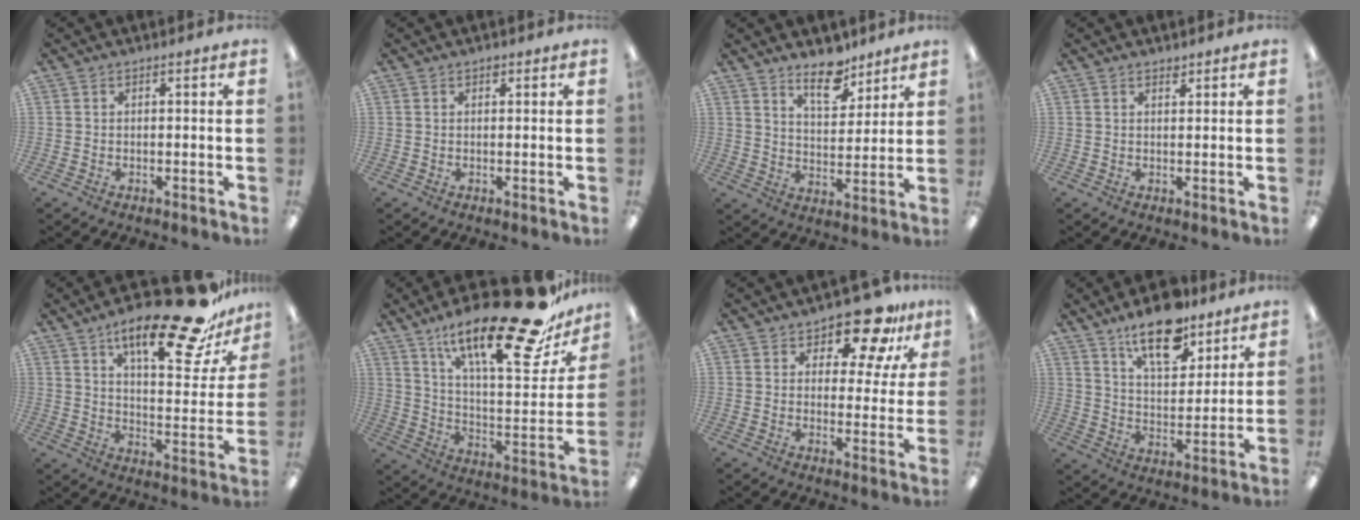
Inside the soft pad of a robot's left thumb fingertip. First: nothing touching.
{"total": 1.0, "force": [0.7, 0.5, 0.5], "torque": [-0.003, -0.002, 0.012]}
{"total": 10.4, "force": [8.0, 4.4, 4.9], "torque": [-0.053, -0.054, 0.137]}
{"total": 1.4, "force": [1.2, 0.4, 0.3], "torque": [0.001, -0.004, 0.022]}
{"total": 23.0, "force": [15.7, 6.5, 15.5], "torque": [-0.229, -0.098, 0.250]}
{"total": 26.8, "force": [18.5, 6.9, 18.1], "torque": [-0.271, -0.122, 0.299]}
{"total": 12.3, "force": [9.3, 5.4, 6.0], "torque": [-0.088, -0.057, 0.166]}
{"total": 15.5, "force": [11.6, 6.5, 7.9], "torque": [-0.124, -0.063, 0.202]}